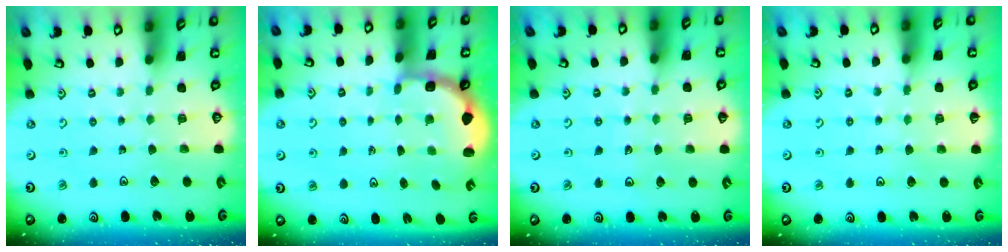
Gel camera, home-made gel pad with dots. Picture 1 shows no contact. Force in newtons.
{"total": 2.8, "press": 2.3, "slide": 1.7}
{"total": 4.6, "press": 4.3, "slide": 1.4}
{"total": 3.0, "press": 2.9, "slide": 0.6}